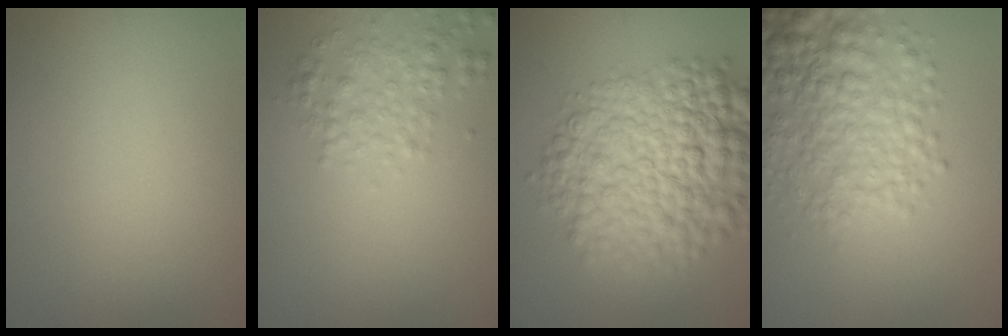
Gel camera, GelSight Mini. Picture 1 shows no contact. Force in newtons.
{"total": 2.7, "press": 2.7, "slide": 0.1}
{"total": 10.1, "press": 10.1, "slide": 0.3}
{"total": 6.4, "press": 6.4, "slide": 0.2}